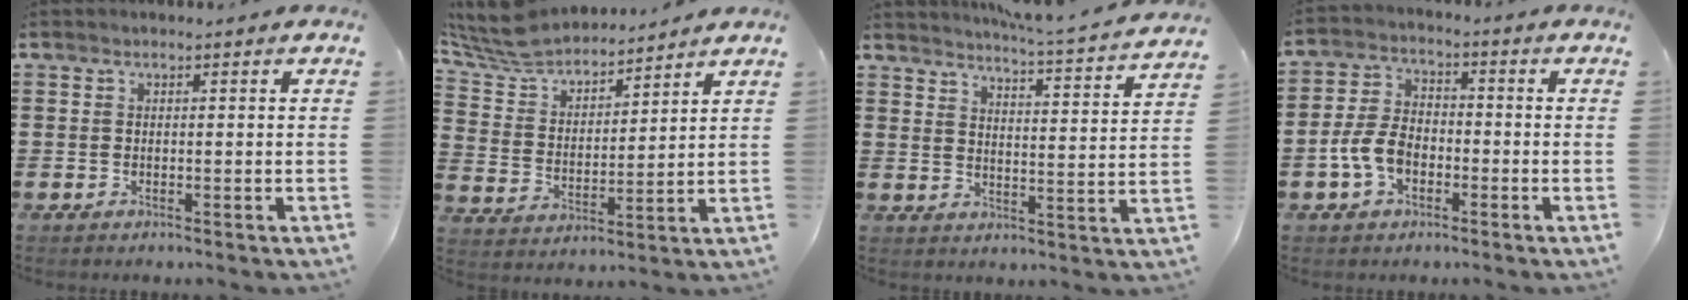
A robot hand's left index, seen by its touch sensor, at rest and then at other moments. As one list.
[{"total": 7.4, "force": [6.8, 2.1, 1.9], "torque": [-0.073, -0.037, 0.120]}, {"total": 4.2, "force": [4.0, -0.7, 1.0], "torque": [-0.034, -0.039, 0.060]}, {"total": 6.2, "force": [-2.2, 3.9, 4.4], "torque": [-0.111, 0.001, -0.048]}]